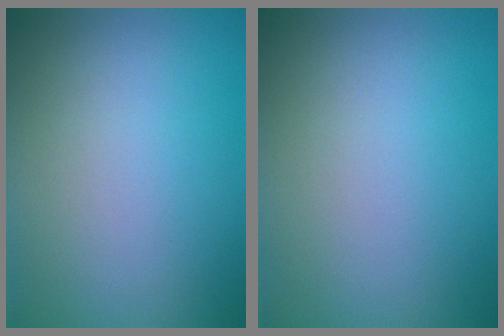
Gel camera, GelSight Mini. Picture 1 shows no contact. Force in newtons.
{"total": 0.0}